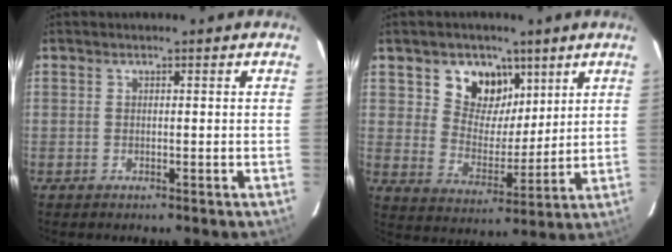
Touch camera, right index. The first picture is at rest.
{"total": 10.3, "force": [5.6, 7.8, 3.8], "torque": [-0.068, -0.005, 0.101]}